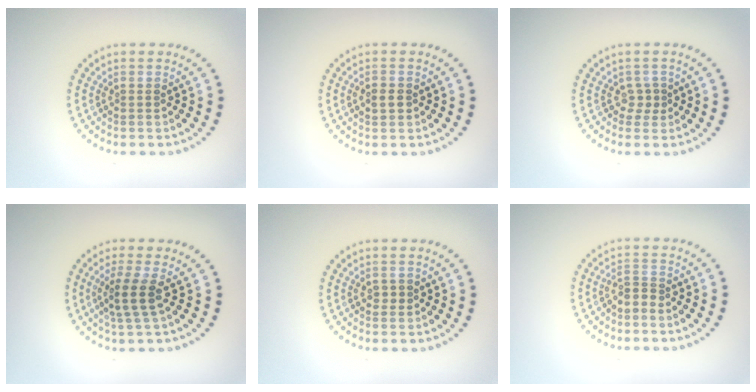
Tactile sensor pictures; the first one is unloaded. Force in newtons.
{"total": 1.4, "press": 1.3, "slide": 0.2}
{"total": 1.1, "press": 0.8, "slide": 0.8}
{"total": 2.6, "press": 2.0, "slide": 1.7}
{"total": 1.0, "press": 1.0, "slide": 0.1}
{"total": 1.7, "press": 1.3, "slide": 1.2}